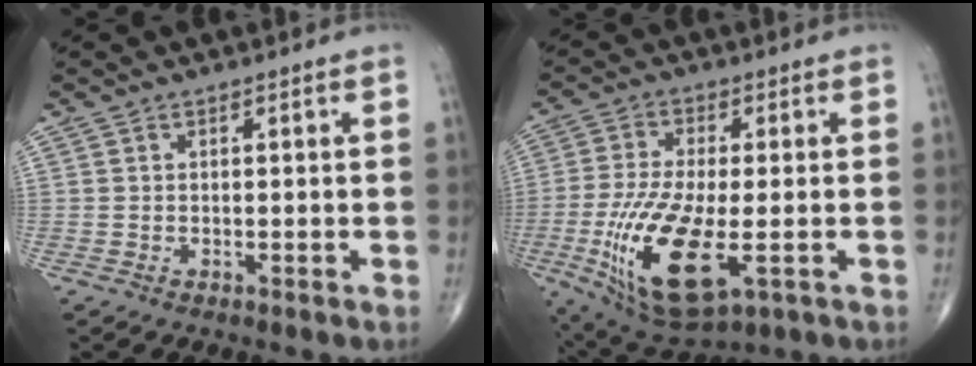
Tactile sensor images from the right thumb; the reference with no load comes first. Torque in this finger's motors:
{"motor_torque": [1.55, 1.98, 1.86, -0.24, 0.53]}